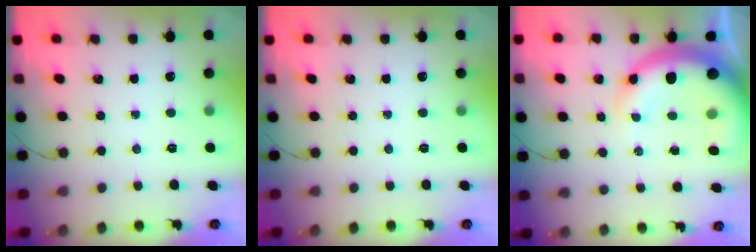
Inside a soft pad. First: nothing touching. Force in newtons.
{"total": 0.0}
{"total": 14.7, "press": 14.3, "slide": 3.4}